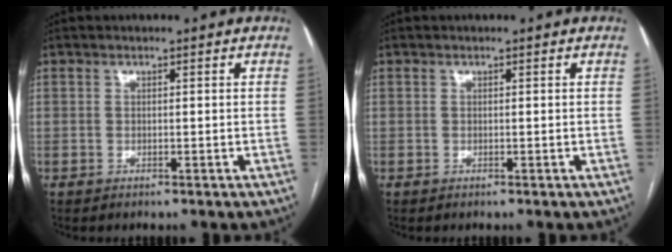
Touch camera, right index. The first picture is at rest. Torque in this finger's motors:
{"motor_torque": [0.00, 0.00, 0.00, -0.01]}